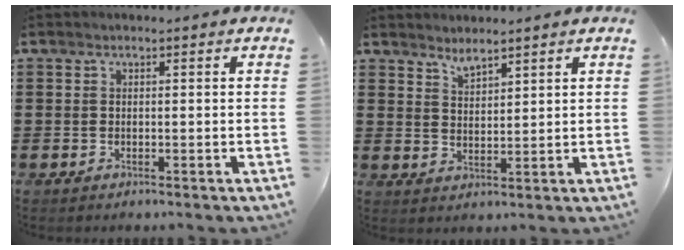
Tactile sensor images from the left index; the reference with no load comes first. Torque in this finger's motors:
{"motor_torque": [-0.12, 0.06, -0.02, -0.01]}